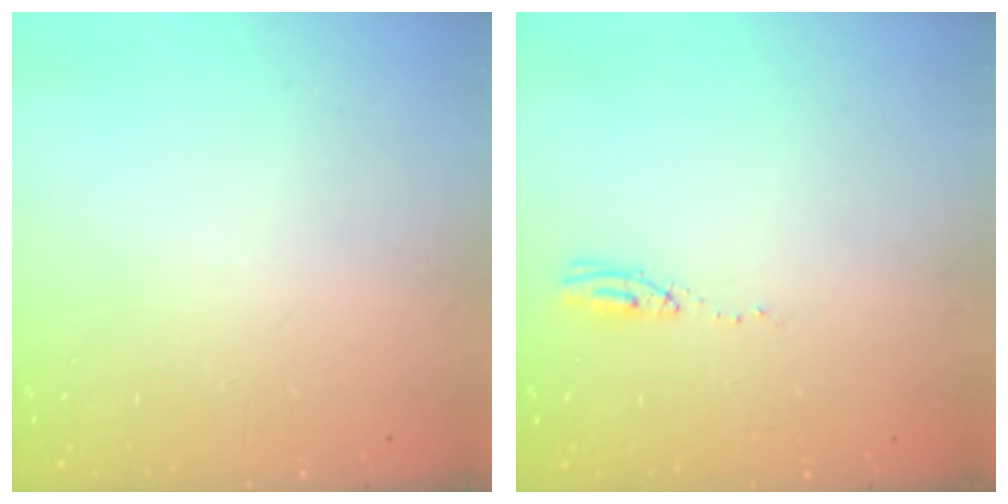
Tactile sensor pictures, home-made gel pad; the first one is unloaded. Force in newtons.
{"total": 3.9, "press": 3.7, "slide": 1.2}